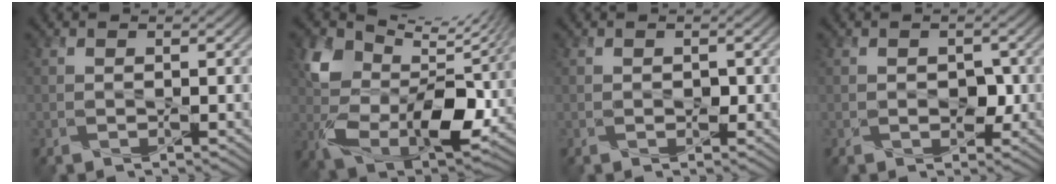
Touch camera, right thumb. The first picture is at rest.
{"total": 12.6, "force": [4.5, 8.0, 8.7], "torque": [-0.189, -0.016, 0.095]}
{"total": 0.8, "force": [-0.1, 0.7, 0.5], "torque": [-0.006, -0.006, -0.002]}
{"total": 2.3, "force": [-0.3, 1.7, 1.5], "torque": [-0.027, -0.008, -0.007]}